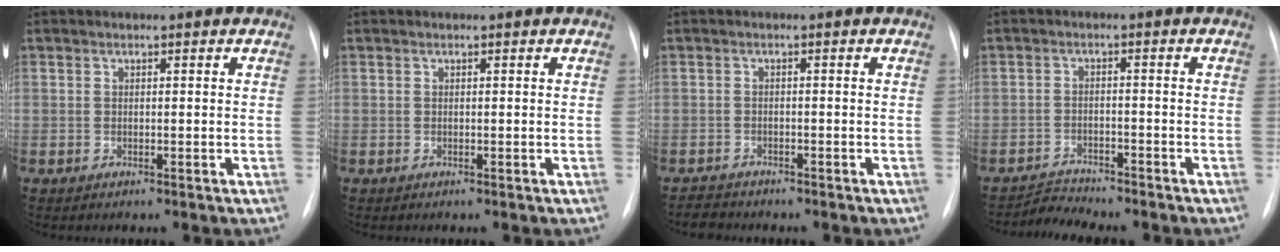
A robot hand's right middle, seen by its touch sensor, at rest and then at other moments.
{"total": 0.0}
{"total": 1.9, "force": [-1.8, 0.5, -0.3], "torque": [0.005, -0.007, -0.030]}
{"total": 3.3, "force": [-3.2, -0.2, -0.6], "torque": [0.010, -0.012, -0.054]}